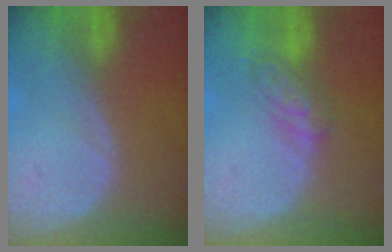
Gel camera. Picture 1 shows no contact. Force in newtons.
{"total": 5.2, "press": 5.1, "slide": 1.0}